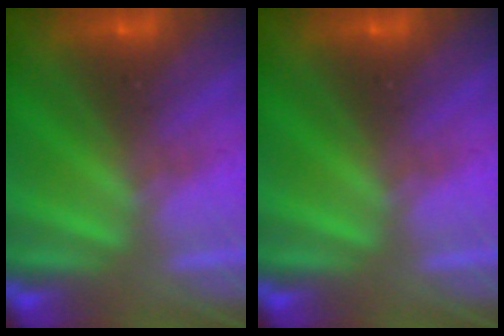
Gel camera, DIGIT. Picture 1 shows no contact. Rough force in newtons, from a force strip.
{"total": 0.0}